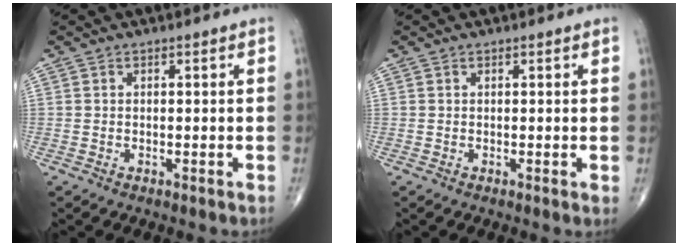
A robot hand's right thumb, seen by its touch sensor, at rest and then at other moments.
{"total": 0.7, "force": [0.2, 0.1, 0.6], "torque": [-0.013, -0.002, 0.002]}